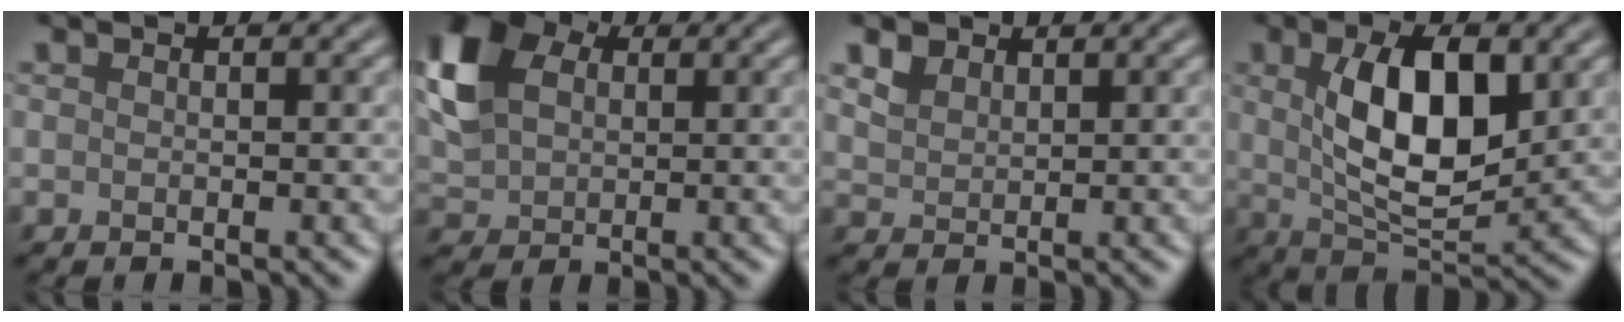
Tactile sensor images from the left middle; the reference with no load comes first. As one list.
[{"total": 8.0, "force": [2.4, 5.7, 5.1], "torque": [-0.142, 0.020, 0.043]}, {"total": 1.9, "force": [1.4, 1.2, 0.6], "torque": [-0.021, -0.002, 0.033]}, {"total": 8.7, "force": [1.8, 4.0, 7.5], "torque": [-0.135, -0.004, 0.036]}]